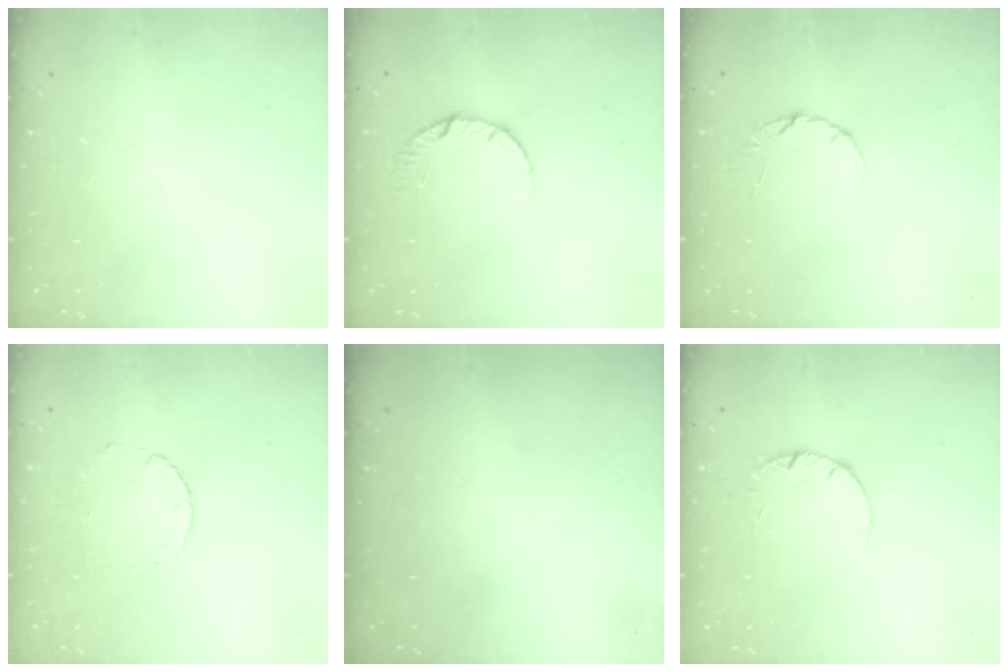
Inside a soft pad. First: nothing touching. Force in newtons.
{"total": 4.5, "press": 4.5, "slide": 0.4}
{"total": 4.0, "press": 4.0, "slide": 0.4}
{"total": 1.7, "press": 1.7, "slide": 0.2}
{"total": 0.0}
{"total": 1.8, "press": 1.8, "slide": 0.1}